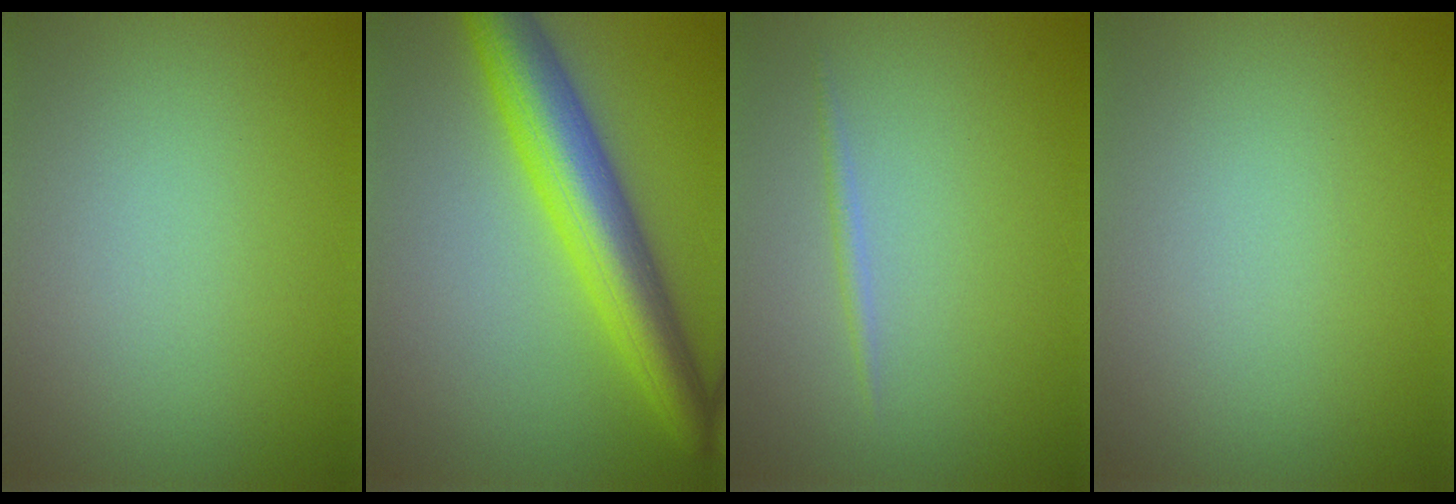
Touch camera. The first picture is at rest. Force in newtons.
{"total": 7.5, "press": 7.5, "slide": 0.1}
{"total": 0.7, "press": 0.7, "slide": 0.1}
{"total": 0.0}